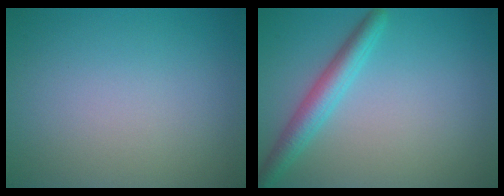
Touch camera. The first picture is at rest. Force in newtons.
{"total": 3.4, "press": 3.4, "slide": 0.1}